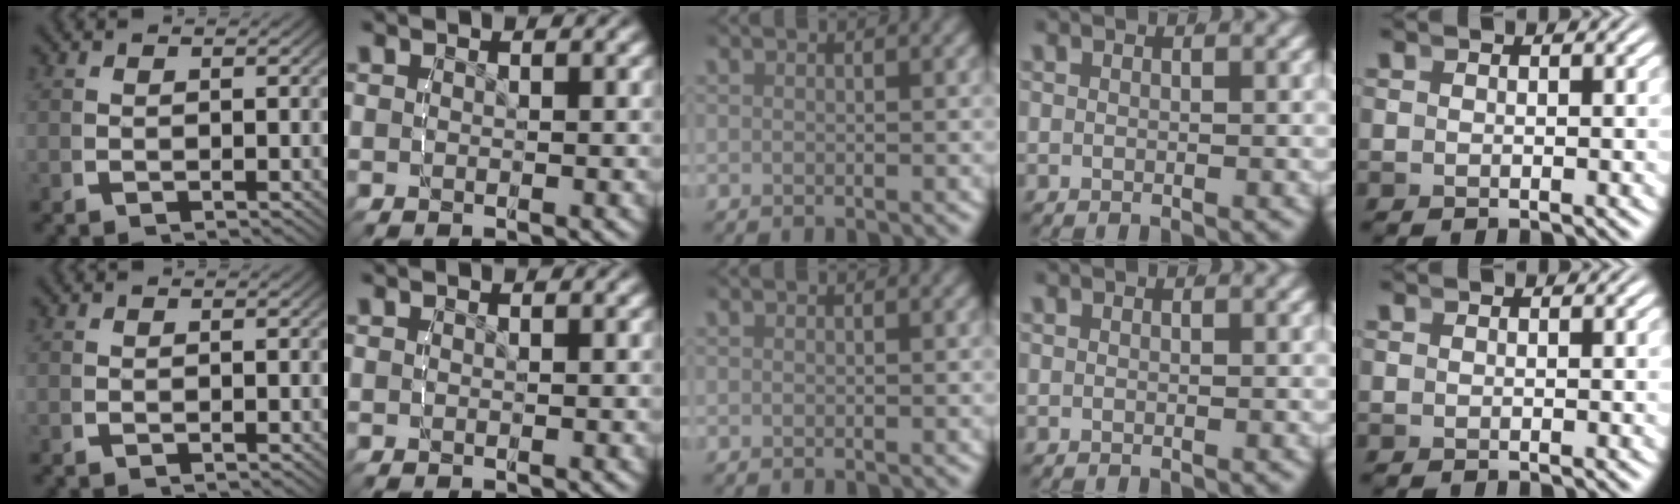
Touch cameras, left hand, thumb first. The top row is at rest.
{}